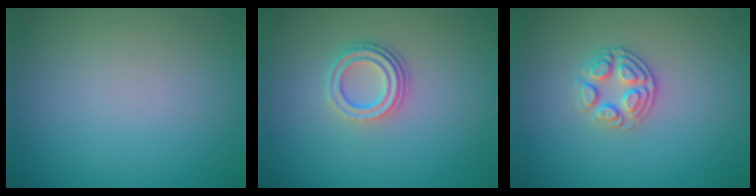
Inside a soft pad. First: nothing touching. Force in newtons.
{"total": 3.3, "press": 2.4, "slide": 2.2}
{"total": 2.6, "press": 2.5, "slide": 0.9}